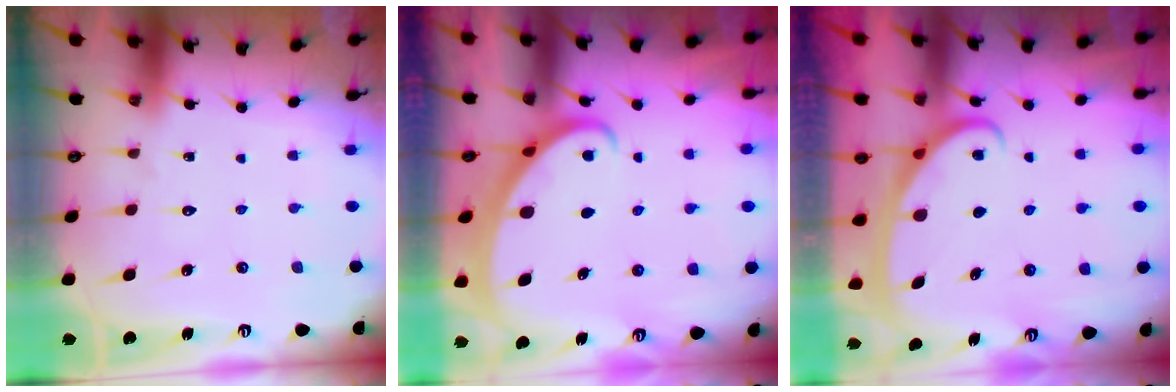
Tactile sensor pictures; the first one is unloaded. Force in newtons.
{"total": 2.6, "press": 2.6, "slide": 0.2}
{"total": 2.6, "press": 2.5, "slide": 0.4}